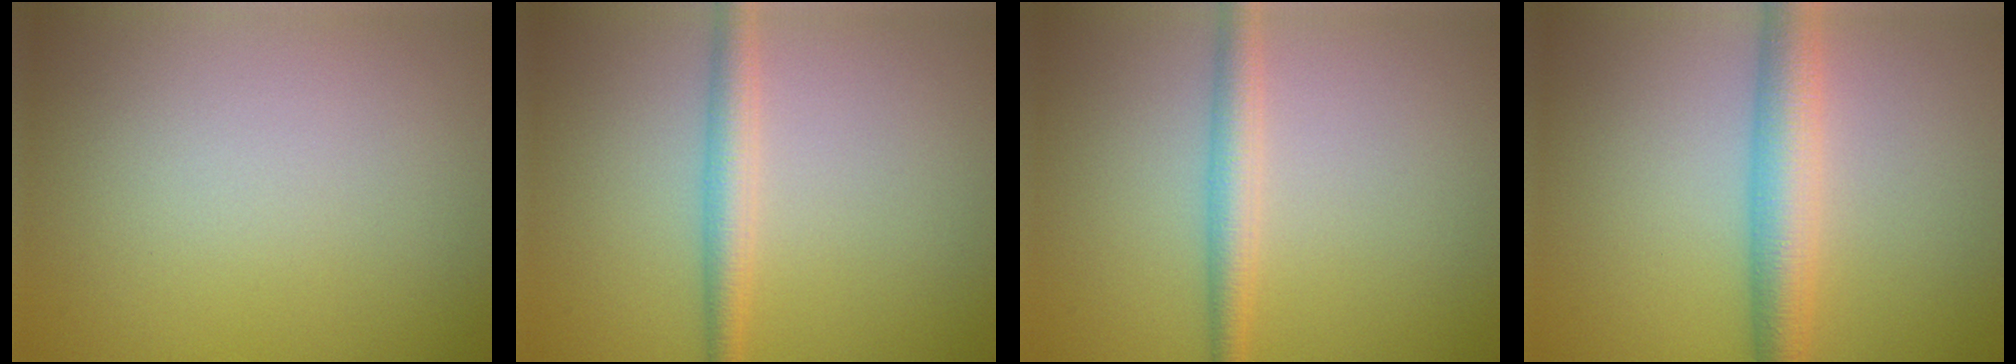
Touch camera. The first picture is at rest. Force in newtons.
{"total": 2.7, "press": 2.7, "slide": 0.1}
{"total": 2.7, "press": 2.7, "slide": 0.1}
{"total": 5.0, "press": 5.0, "slide": 0.0}